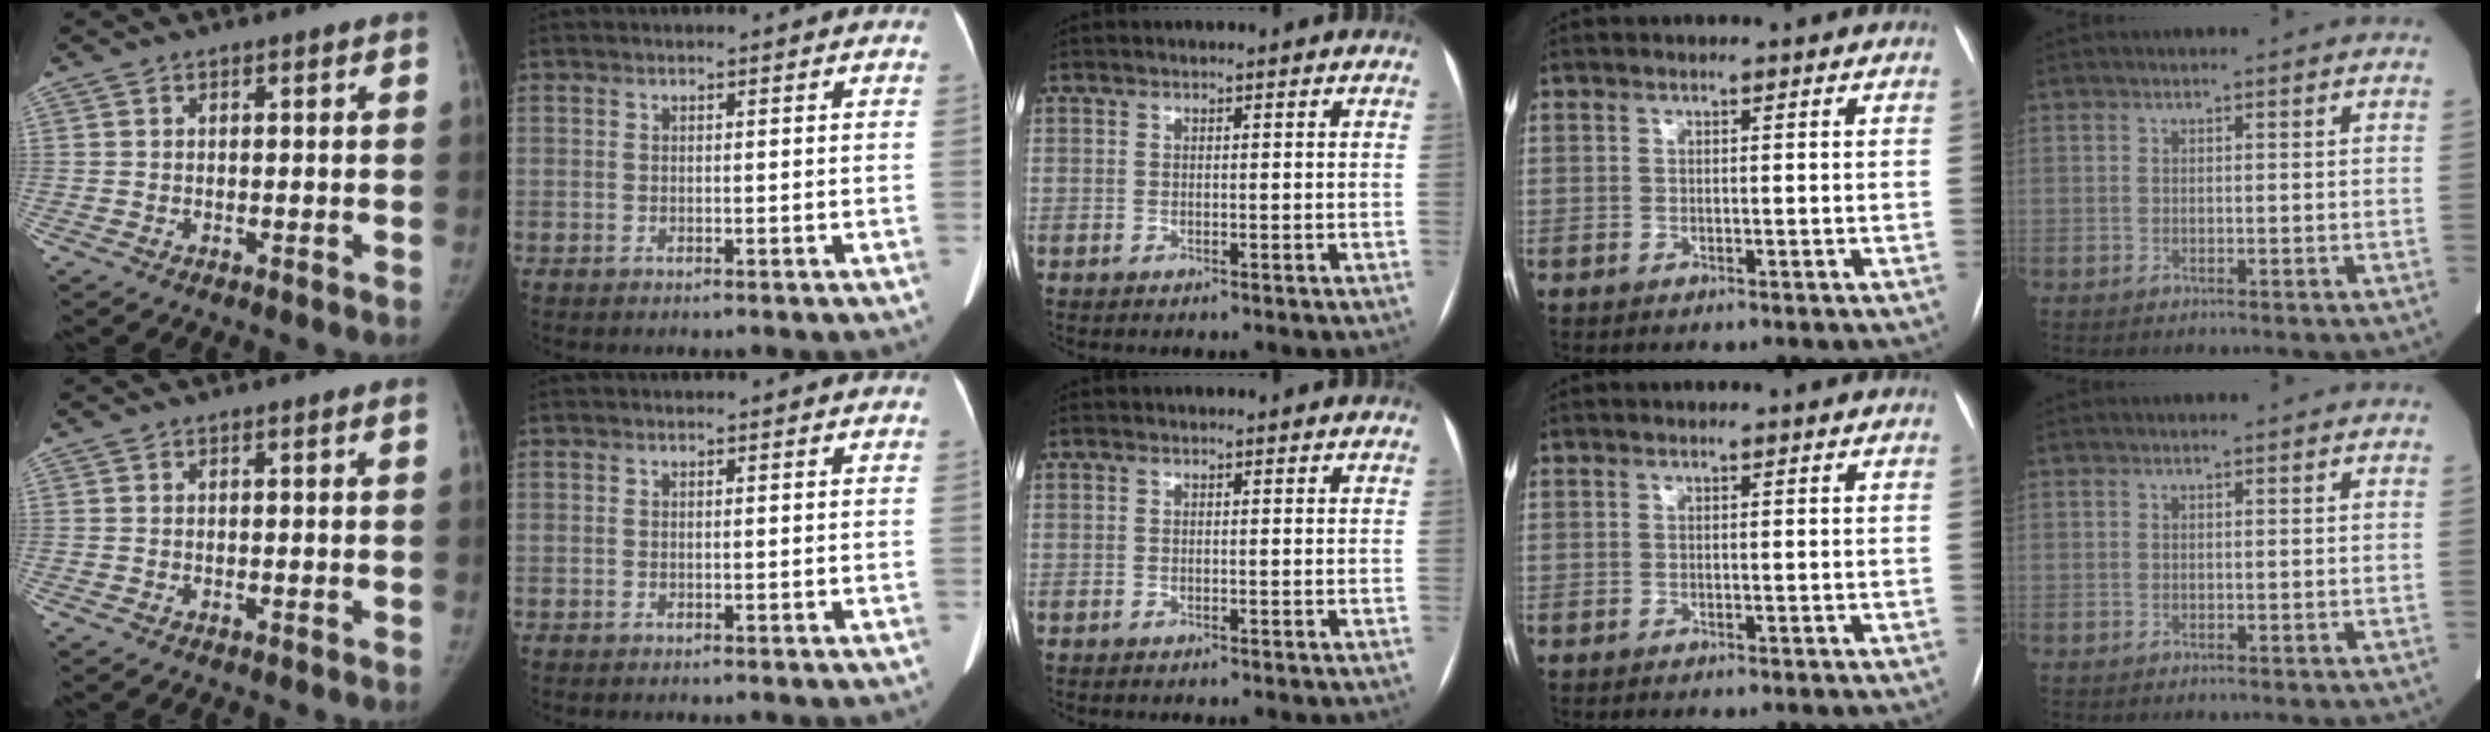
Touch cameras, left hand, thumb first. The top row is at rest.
{}